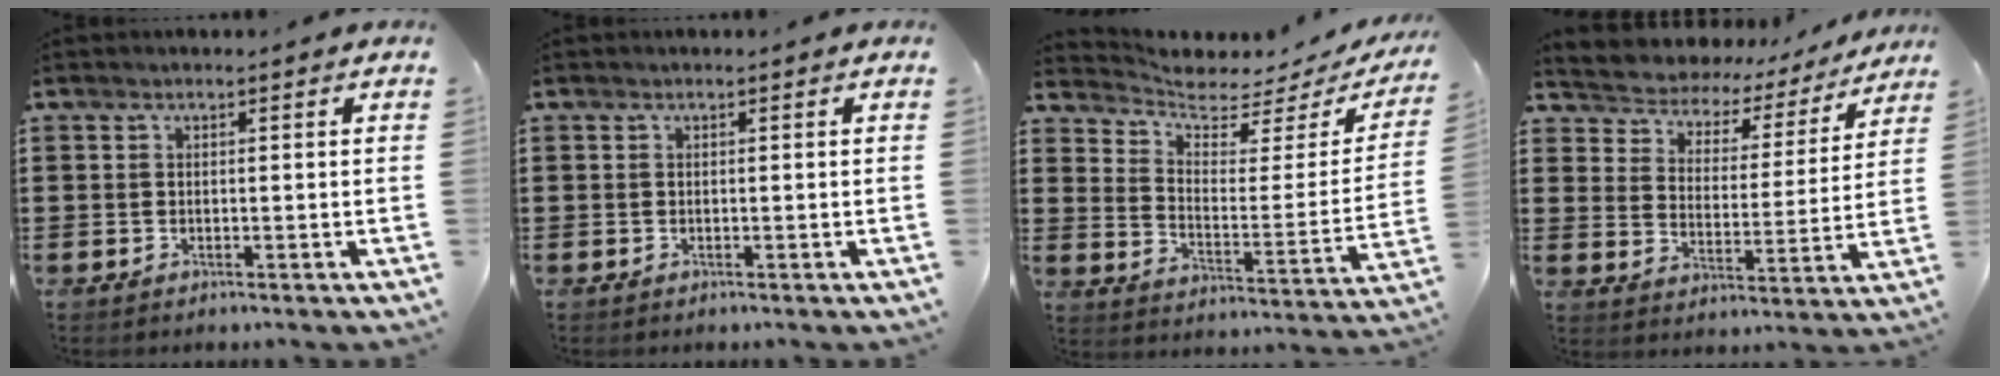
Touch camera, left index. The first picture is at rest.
{"total": 0.0}
{"total": 4.6, "force": [4.1, 1.4, 1.3], "torque": [-0.054, -0.034, 0.068]}
{"total": 3.3, "force": [3.1, 1.1, -0.1], "torque": [-0.025, -0.031, 0.042]}